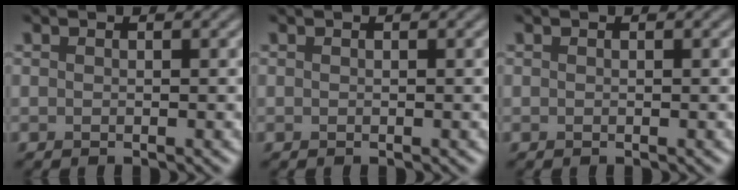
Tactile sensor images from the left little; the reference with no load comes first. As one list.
[{"total": 0.0}, {"total": 0.0}]